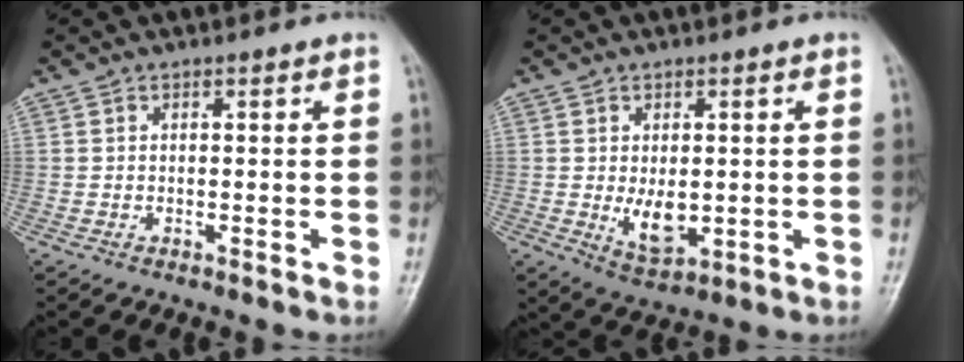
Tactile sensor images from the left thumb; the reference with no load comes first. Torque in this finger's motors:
{"motor_torque": [0.96, 0.97, 0.64, -0.18, 0.02]}